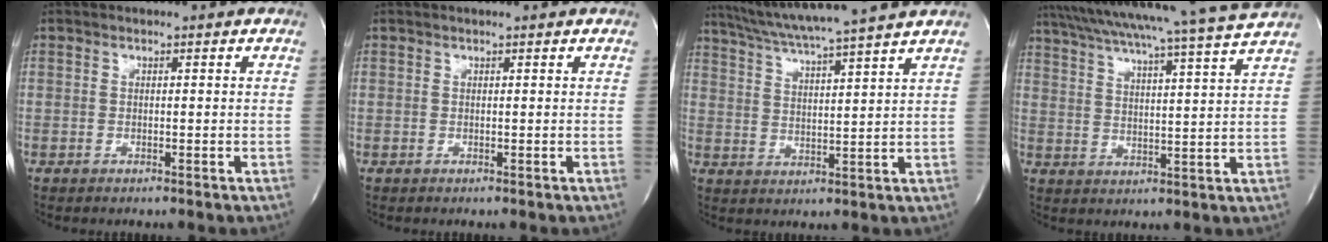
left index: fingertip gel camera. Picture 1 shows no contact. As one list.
[{"total": 0.7, "force": [0.6, -0.2, 0.3], "torque": [-0.005, 0.002, 0.014]}, {"total": 14.5, "force": [12.7, -1.9, 6.8], "torque": [-0.124, -0.001, 0.191]}, {"total": 20.8, "force": [18.7, -2.7, 8.7], "torque": [-0.159, -0.040, 0.260]}]